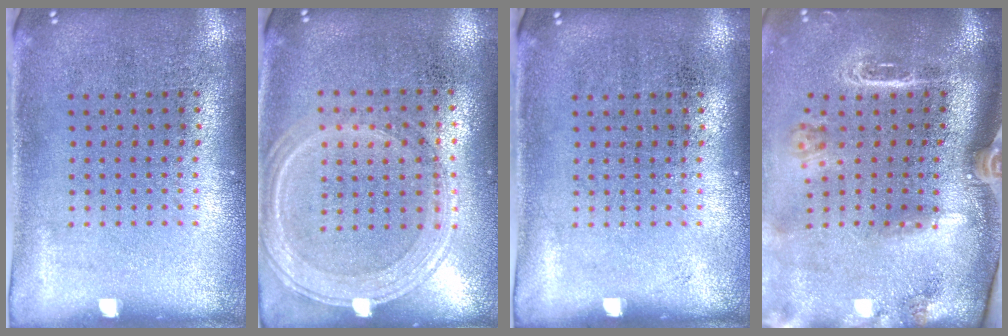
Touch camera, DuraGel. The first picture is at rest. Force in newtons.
{"total": 1.2, "press": 1.1, "slide": 0.4}
{"total": 0.0}
{"total": 2.8, "press": 2.0, "slide": 2.0}